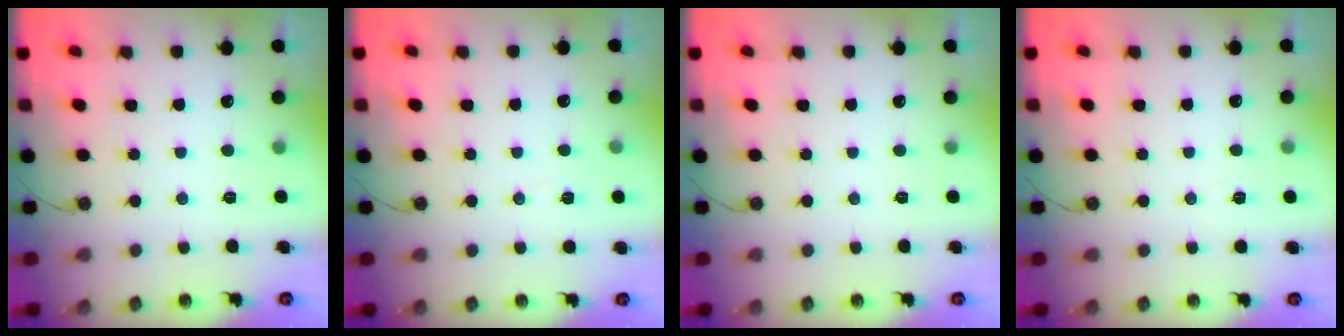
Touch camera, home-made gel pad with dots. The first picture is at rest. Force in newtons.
{"total": 3.3, "press": 3.0, "slide": 1.5}
{"total": 2.0, "press": 0.4, "slide": 2.0}
{"total": 2.9, "press": 2.2, "slide": 1.9}